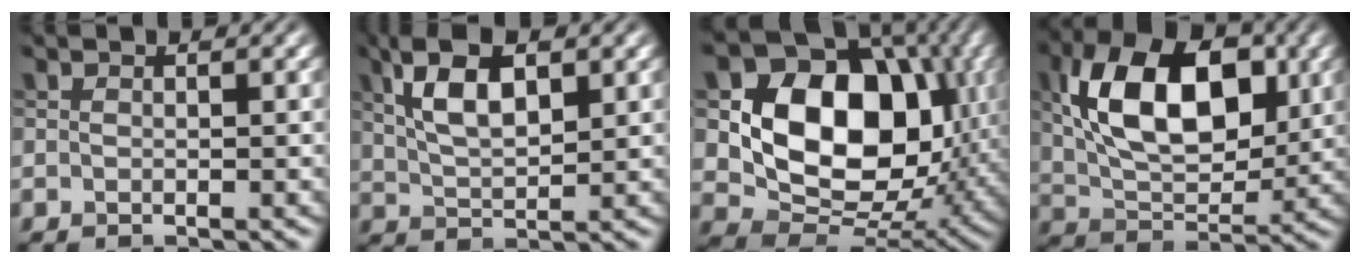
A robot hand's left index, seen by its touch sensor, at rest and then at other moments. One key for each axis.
{"total": 6.8, "fx": 2.8, "fy": 2.7, "fz": 5.5, "tx": -0.103, "ty": 0.010, "tz": 0.050}
{"total": 14.7, "fx": 1.9, "fy": 11.1, "fz": 9.4, "tx": -0.150, "ty": -0.012, "tz": 0.035}
{"total": 11.2, "fx": 2.7, "fy": 6.4, "fz": 8.7, "tx": -0.147, "ty": 0.011, "tz": 0.043}